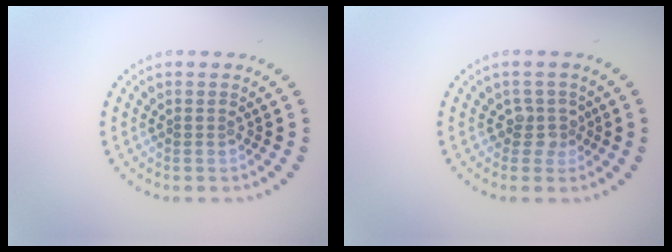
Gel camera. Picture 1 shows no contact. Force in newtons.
{"total": 1.8, "press": 1.3, "slide": 1.3}